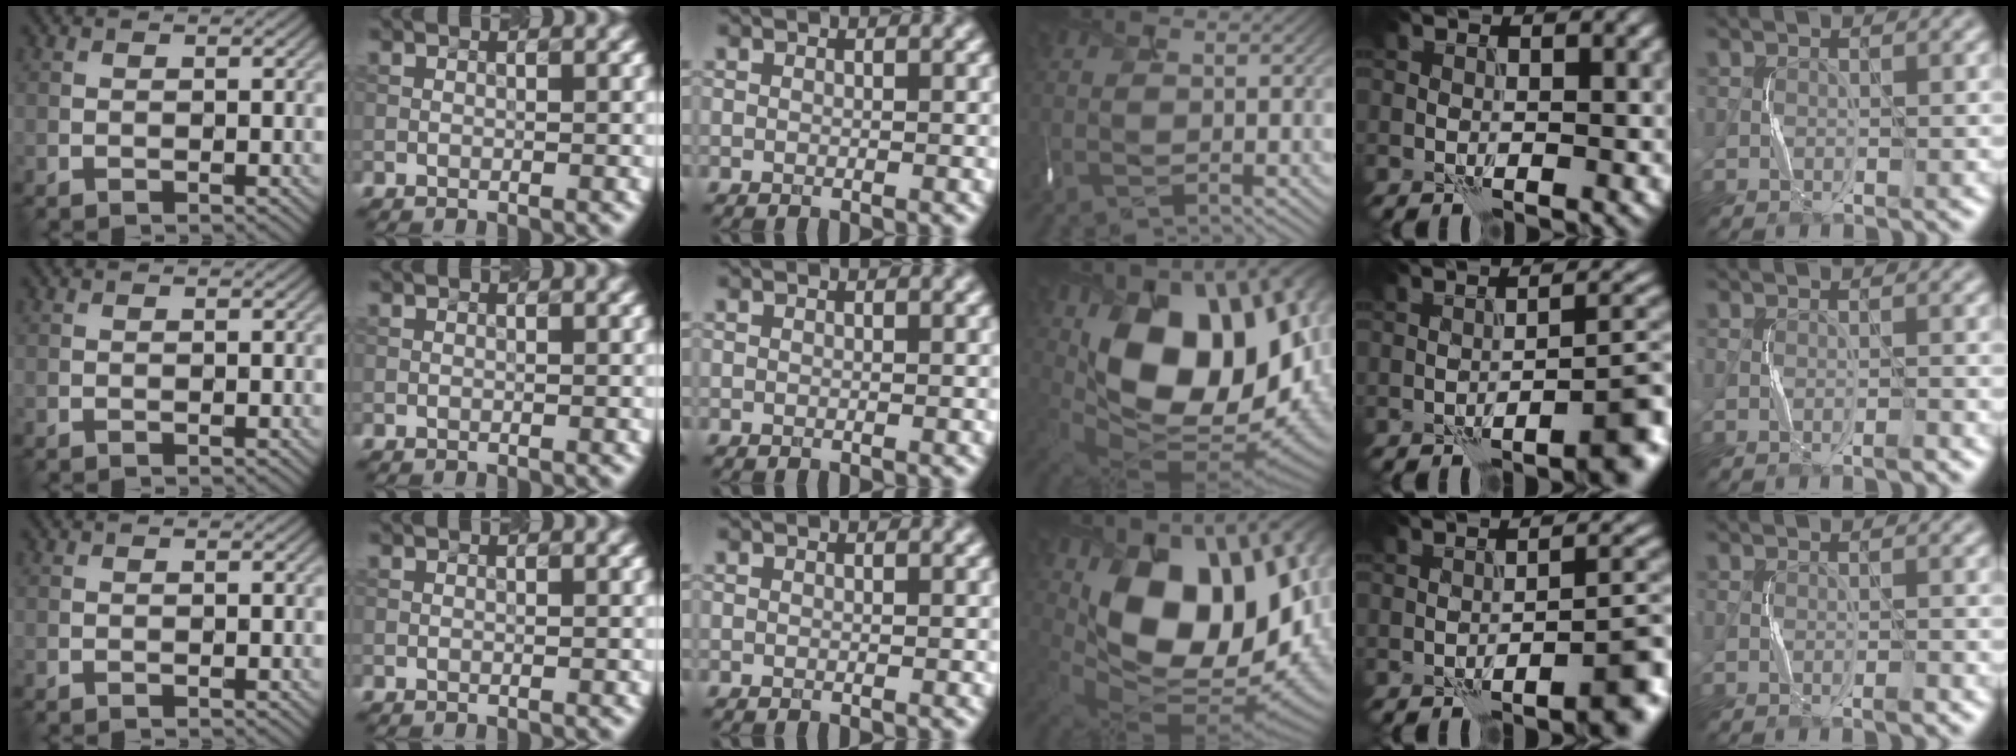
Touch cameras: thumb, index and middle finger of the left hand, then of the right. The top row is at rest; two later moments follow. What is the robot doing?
{"motion": "shake", "object": "tambourine"}